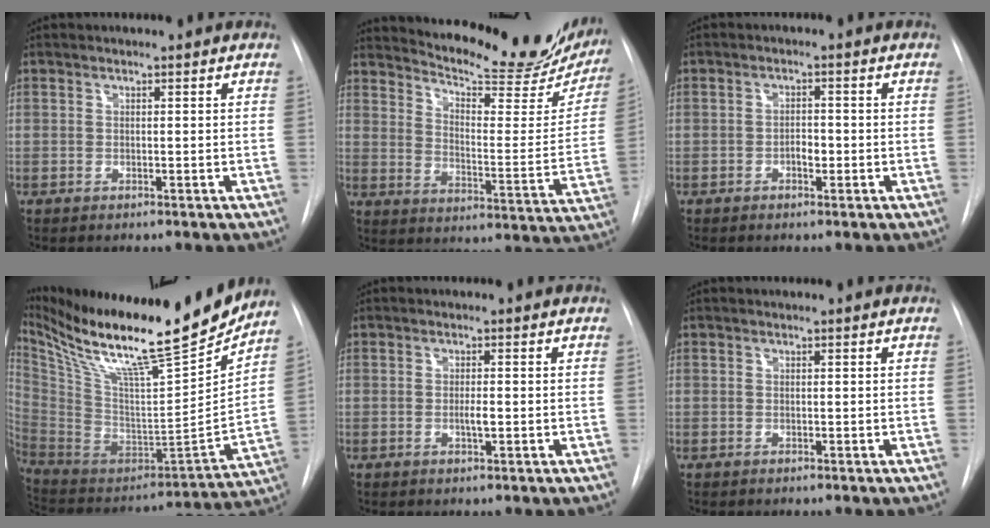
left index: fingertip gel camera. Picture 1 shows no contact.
{"total": 24.9, "force": [22.2, 4.9, 10.1], "torque": [-0.144, -0.070, 0.278]}
{"total": 1.9, "force": [-0.7, 1.0, 1.5], "torque": [-0.020, 0.005, -0.012]}
{"total": 28.5, "force": [23.7, 2.3, 15.6], "torque": [-0.284, -0.052, 0.384]}
{"total": 1.6, "force": [-0.3, 0.3, 1.5], "torque": [-0.029, 0.000, -0.005]}
{"total": 0.0}